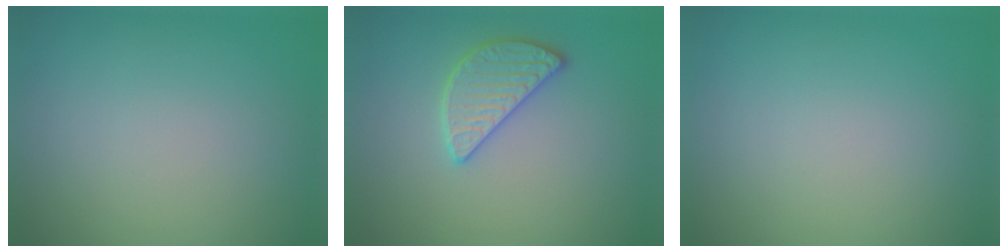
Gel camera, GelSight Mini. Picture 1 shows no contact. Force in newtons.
{"total": 2.8, "press": 2.8, "slide": 0.3}
{"total": 0.0}